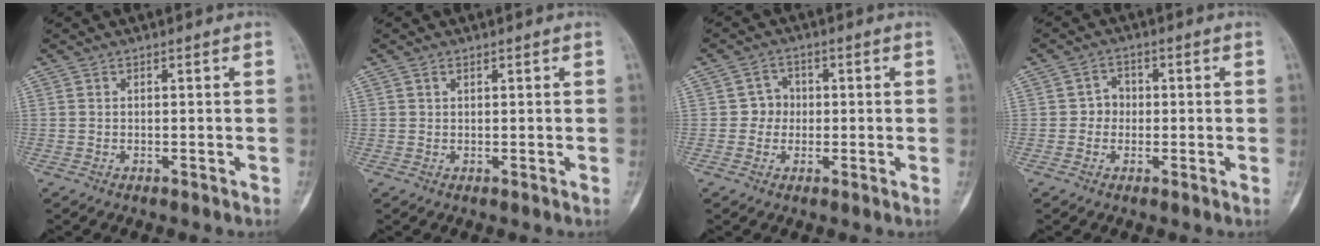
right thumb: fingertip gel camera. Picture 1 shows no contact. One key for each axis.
{"total": 0.7, "fx": 0.4, "fy": 0.4, "fz": 0.3, "tx": -0.005, "ty": -0.001, "tz": 0.007}
{"total": 3.4, "fx": -0.1, "fy": 3.3, "fz": 1.0, "tx": 0.010, "ty": 0.011, "tz": -0.010}
{"total": 3.0, "fx": -0.2, "fy": 2.7, "fz": 1.3, "tx": 0.000, "ty": 0.009, "tz": -0.014}